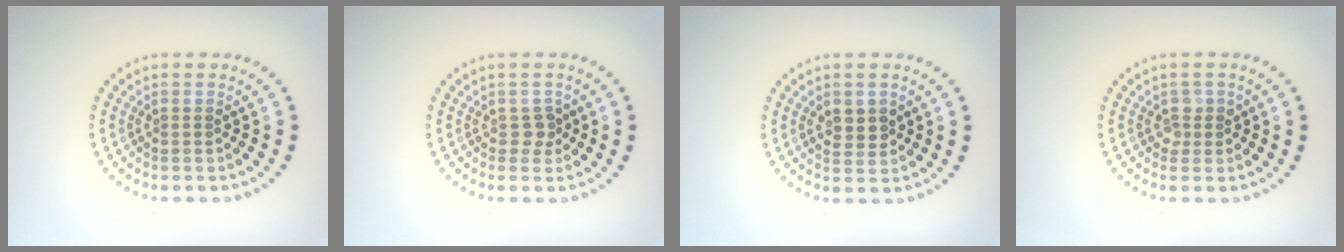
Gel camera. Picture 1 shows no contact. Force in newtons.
{"total": 1.2, "press": 1.0, "slide": 0.6}
{"total": 1.7, "press": 1.7, "slide": 0.6}
{"total": 1.3, "press": 1.2, "slide": 0.7}